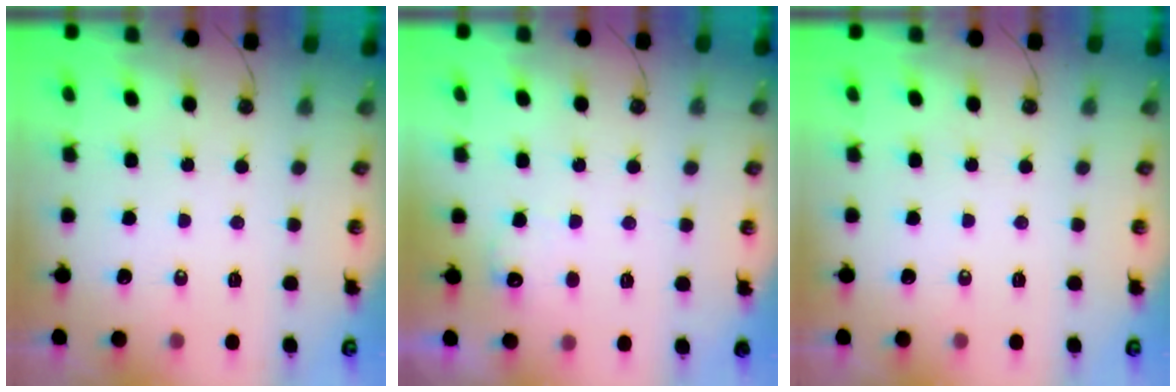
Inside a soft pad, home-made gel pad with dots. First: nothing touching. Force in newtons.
{"total": 8.2, "press": 8.1, "slide": 0.5}
{"total": 0.0}